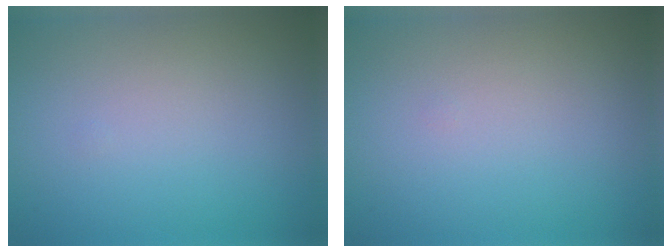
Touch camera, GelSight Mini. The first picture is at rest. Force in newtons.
{"total": 0.0}